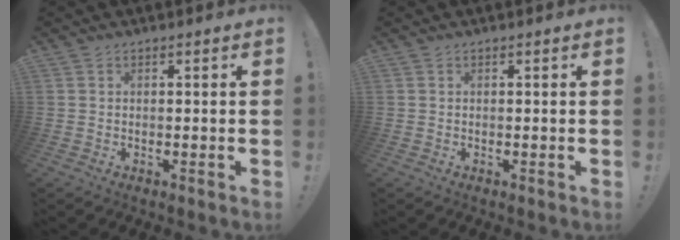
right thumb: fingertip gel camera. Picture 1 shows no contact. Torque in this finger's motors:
{"motor_torque": [0.00, 0.00, 0.00, 0.00, 0.00]}